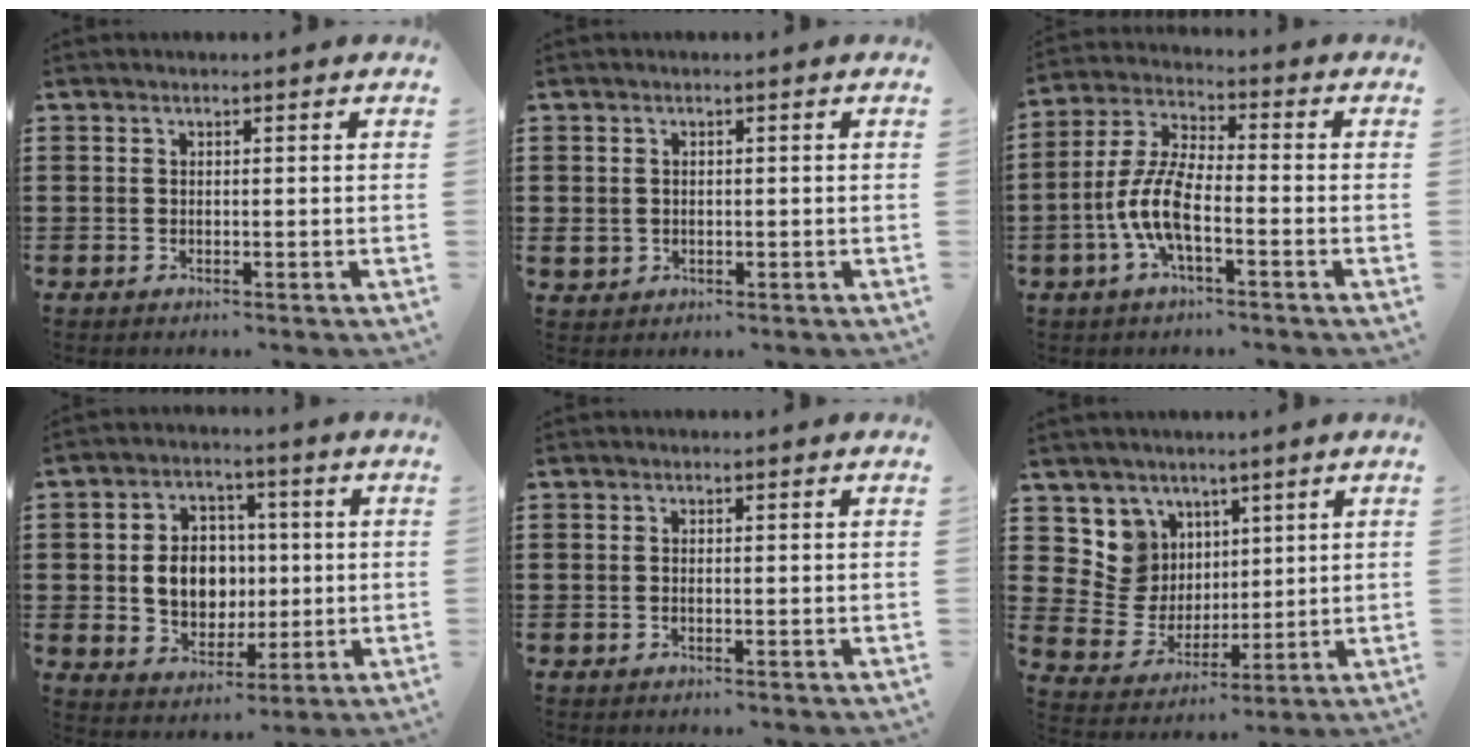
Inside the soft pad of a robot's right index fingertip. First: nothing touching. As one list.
[{"total": 1.3, "force": [-0.1, 1.2, 0.4], "torque": [-0.012, 0.006, -0.003]}, {"total": 7.8, "force": [-3.0, 2.5, 6.8], "torque": [-0.170, -0.012, -0.065]}, {"total": 7.7, "force": [0.1, 6.4, 4.4], "torque": [-0.077, 0.012, -0.001]}, {"total": 0.0}, {"total": 7.6, "force": [3.9, 6.5, 0.3], "torque": [-0.045, -0.026, 0.078]}]